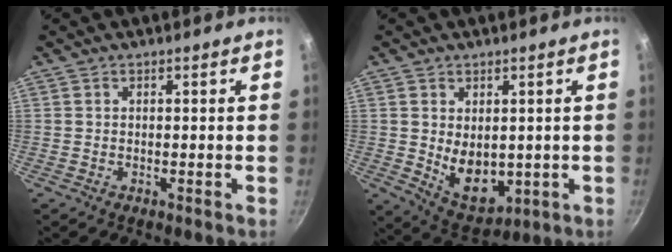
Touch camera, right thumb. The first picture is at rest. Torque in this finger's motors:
{"motor_torque": [-0.37, 0.79, 0.40, 0.73, 0.02]}